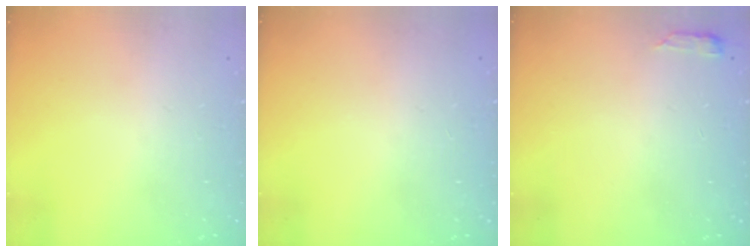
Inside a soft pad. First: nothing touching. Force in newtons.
{"total": 0.0}
{"total": 2.9, "press": 2.8, "slide": 0.6}